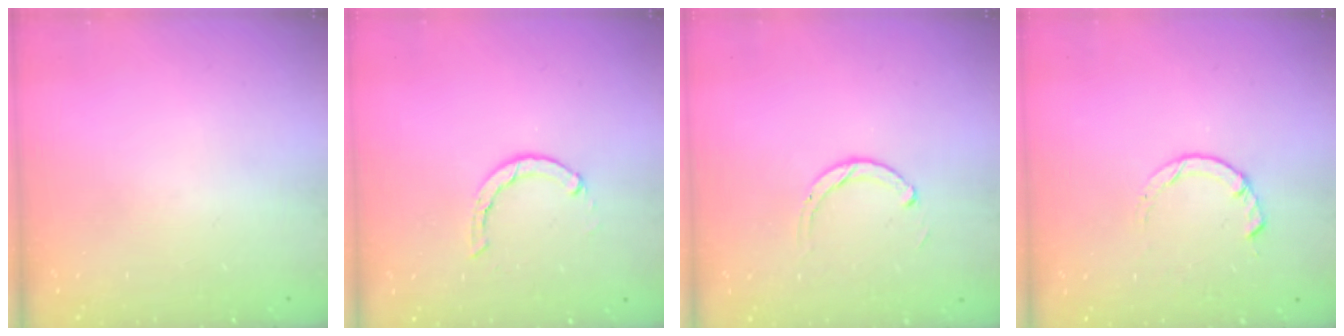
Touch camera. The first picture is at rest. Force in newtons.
{"total": 2.1, "press": 2.1, "slide": 0.3}
{"total": 2.3, "press": 2.3, "slide": 0.3}
{"total": 4.0, "press": 3.9, "slide": 0.7}